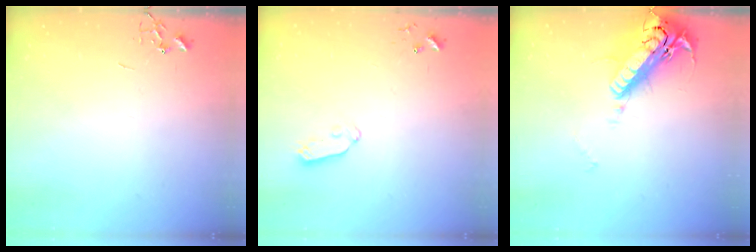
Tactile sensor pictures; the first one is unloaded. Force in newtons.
{"total": 6.0, "press": 6.0, "slide": 0.5}
{"total": 21.3, "press": 20.9, "slide": 4.0}